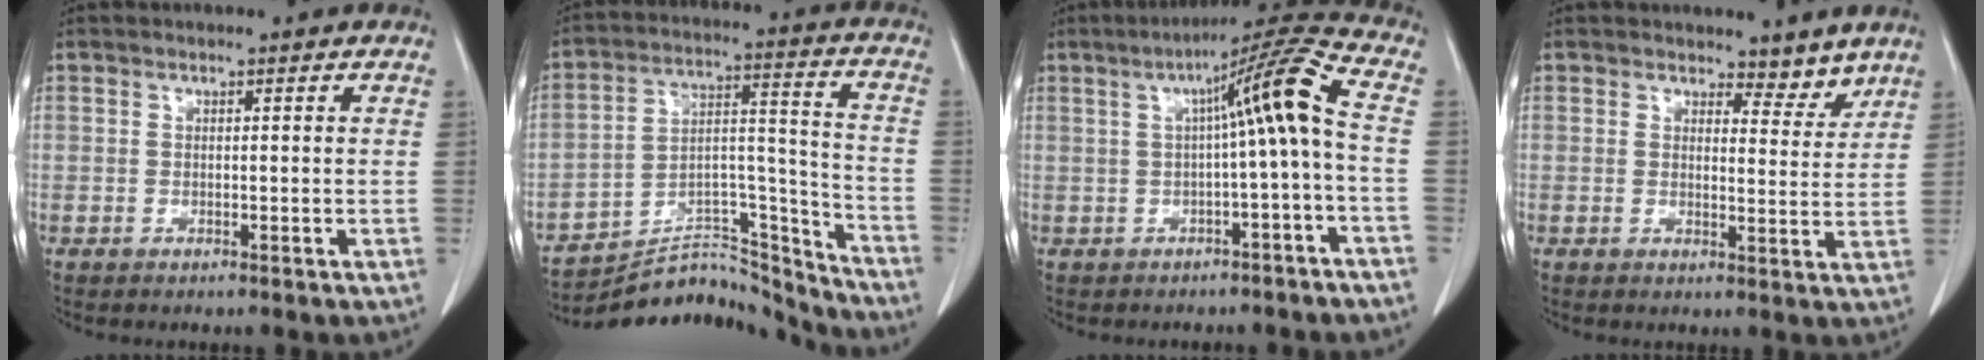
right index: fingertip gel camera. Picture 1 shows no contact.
{"total": 17.8, "force": [-17.5, 3.1, 1.2], "torque": [-0.014, 0.066, -0.270]}
{"total": 9.5, "force": [0.1, -0.6, 9.5], "torque": [-0.141, 0.028, 0.000]}
{"total": 3.9, "force": [3.4, 1.8, 0.9], "torque": [0.000, -0.016, 0.039]}